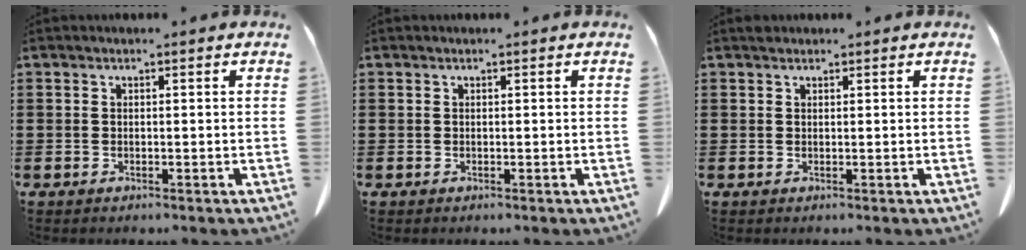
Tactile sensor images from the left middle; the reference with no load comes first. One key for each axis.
{"total": 0.0}
{"total": 0.6, "fx": 0.5, "fy": 0.3, "fz": 0.1, "tx": -0.004, "ty": 0.002, "tz": 0.011}